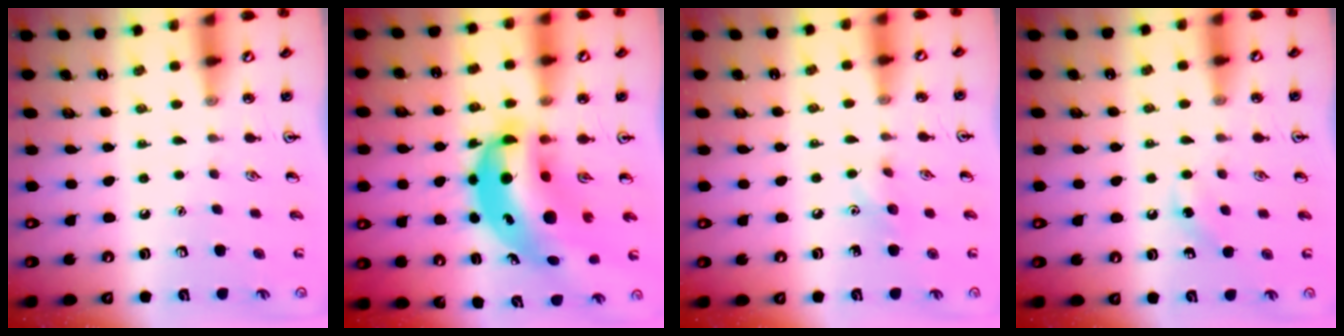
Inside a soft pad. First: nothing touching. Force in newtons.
{"total": 13.4, "press": 12.9, "slide": 3.9}
{"total": 6.4, "press": 6.1, "slide": 2.1}
{"total": 3.8, "press": 3.5, "slide": 1.4}